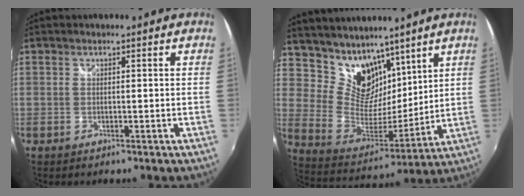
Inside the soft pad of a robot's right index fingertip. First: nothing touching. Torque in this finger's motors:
{"motor_torque": [-0.11, 0.37, 0.00, 0.00]}